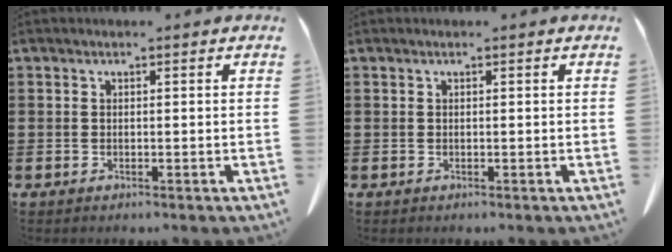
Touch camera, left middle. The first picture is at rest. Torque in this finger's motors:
{"motor_torque": [-0.03, 0.04, 0.00, 0.01]}